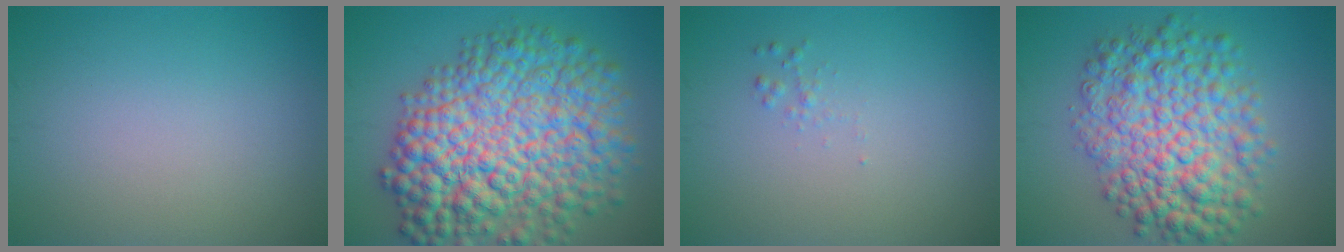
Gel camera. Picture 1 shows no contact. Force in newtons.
{"total": 13.9, "press": 13.9, "slide": 0.3}
{"total": 0.6, "press": 0.6, "slide": 0.0}
{"total": 9.3, "press": 9.3, "slide": 0.1}